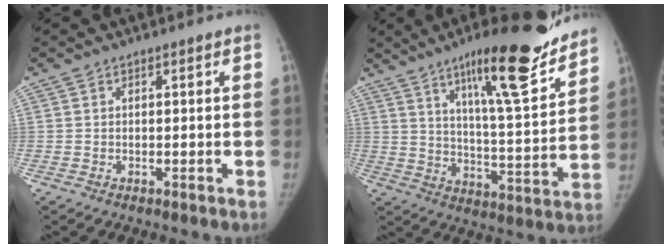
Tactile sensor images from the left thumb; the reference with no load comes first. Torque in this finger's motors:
{"motor_torque": [0.34, 0.20, 1.57, -1.20, 0.44]}